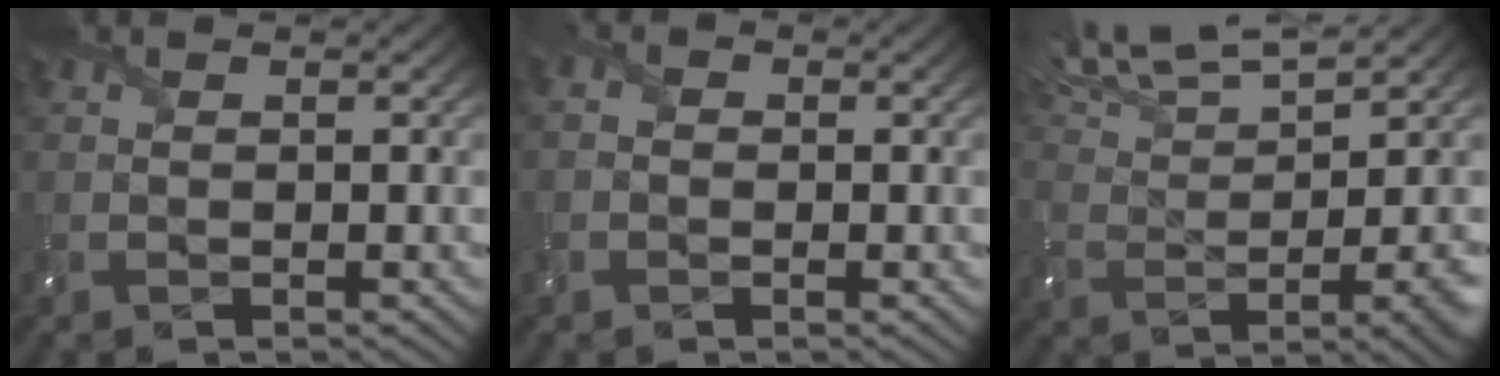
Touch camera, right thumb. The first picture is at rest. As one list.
[{"total": 1.3, "force": [-0.5, 1.2, 0.5], "torque": [-0.012, 0.001, -0.017]}, {"total": 10.4, "force": [7.0, 2.3, 7.3], "torque": [-0.123, 0.027, 0.121]}]